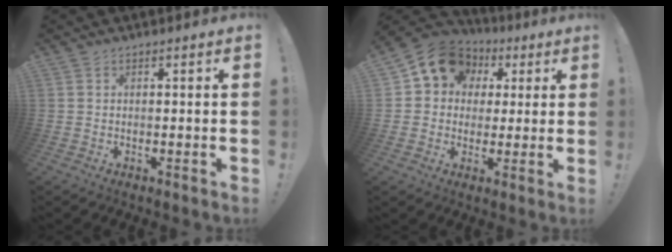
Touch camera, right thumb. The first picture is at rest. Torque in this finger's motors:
{"motor_torque": [0.65, 0.75, 0.60, -0.44, 0.05]}